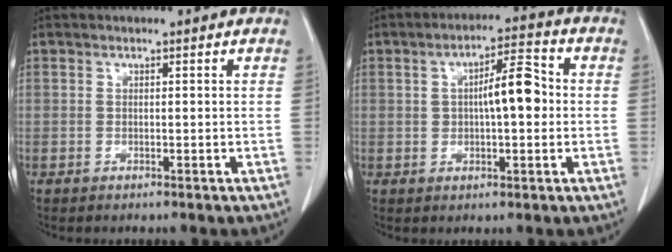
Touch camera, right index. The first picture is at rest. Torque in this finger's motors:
{"motor_torque": [0.08, 0.01, 0.26, 0.05]}